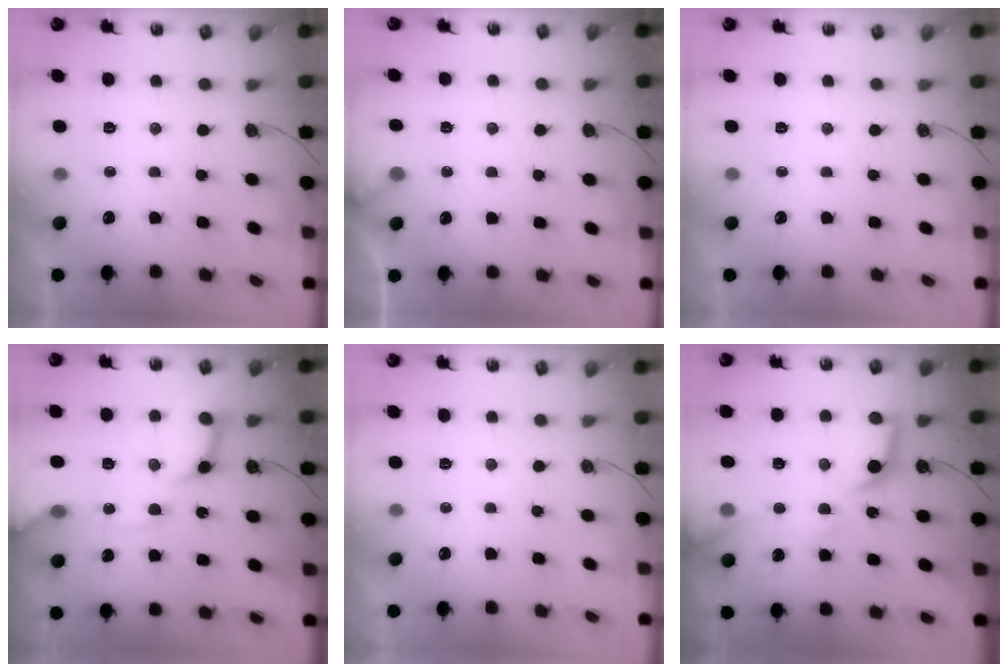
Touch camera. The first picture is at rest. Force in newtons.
{"total": 3.2, "press": 3.2, "slide": 0.2}
{"total": 0.0}
{"total": 15.9, "press": 15.8, "slide": 2.1}
{"total": 0.0}
{"total": 15.8, "press": 15.6, "slide": 2.0}